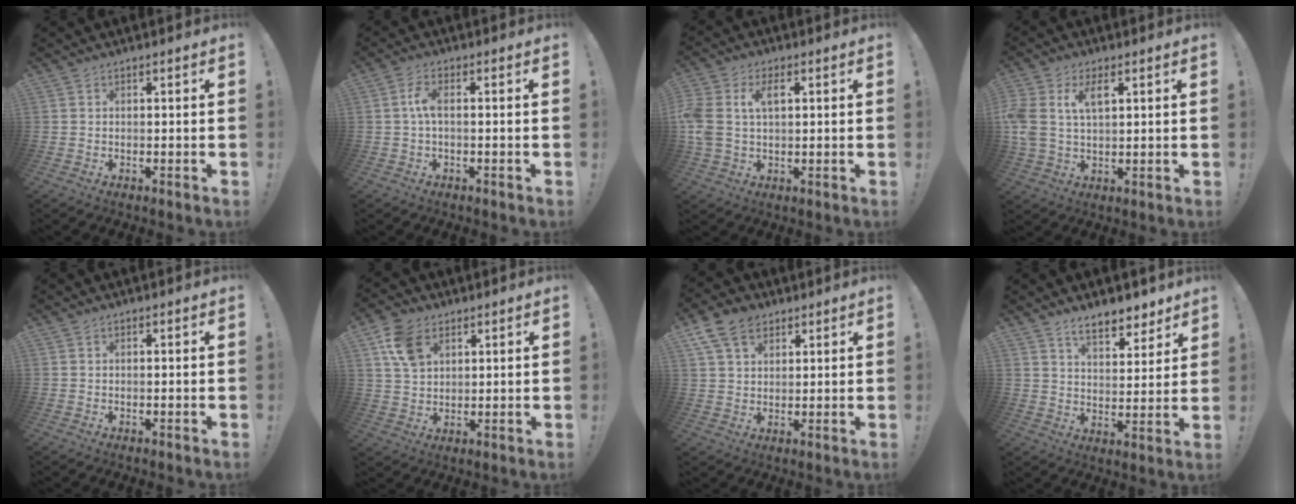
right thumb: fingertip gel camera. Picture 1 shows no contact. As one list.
[{"total": 4.6, "force": [0.0, 1.5, 4.4], "torque": [-0.087, 0.002, -0.001]}, {"total": 7.8, "force": [1.9, 5.2, 5.5], "torque": [-0.120, 0.003, 0.032]}, {"total": 8.0, "force": [3.1, 4.7, 5.7], "torque": [-0.121, -0.010, 0.052]}, {"total": 0.0}, {"total": 10.4, "force": [4.9, 7.1, 5.8], "torque": [-0.106, -0.005, 0.097]}, {"total": 10.2, "force": [5.6, 7.0, 4.8], "torque": [-0.076, -0.018, 0.110]}, {"total": 9.3, "force": [7.4, 3.6, 4.3], "torque": [-0.060, -0.048, 0.136]}]